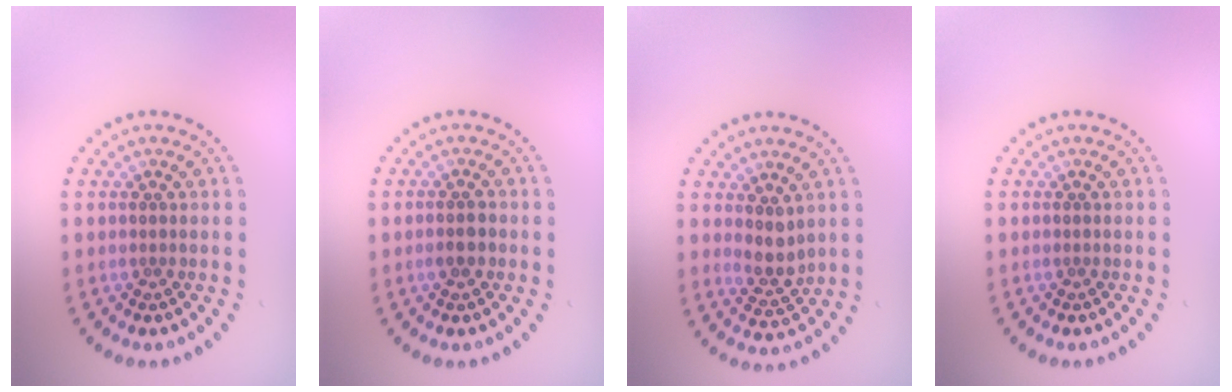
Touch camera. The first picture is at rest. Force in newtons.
{"total": 1.7, "press": 1.6, "slide": 0.3}
{"total": 2.4, "press": 2.0, "slide": 1.2}
{"total": 0.0}